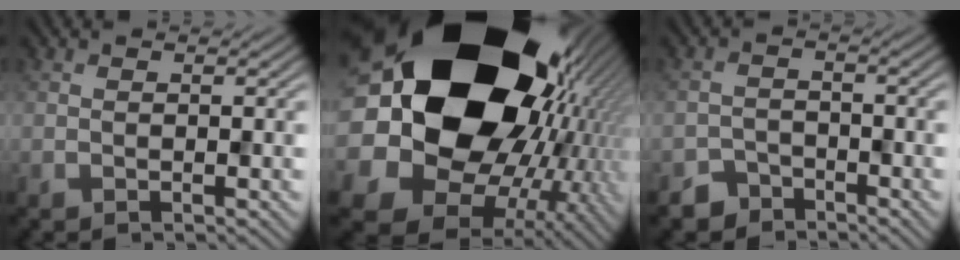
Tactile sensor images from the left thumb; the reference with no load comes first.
{"total": 25.0, "force": [4.4, 20.0, 14.4], "torque": [-0.295, -0.055, 0.064]}
{"total": 3.2, "force": [-2.7, 1.6, 0.3], "torque": [0.000, 0.001, -0.055]}